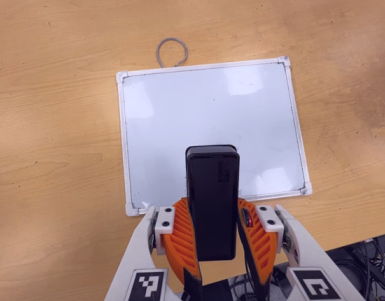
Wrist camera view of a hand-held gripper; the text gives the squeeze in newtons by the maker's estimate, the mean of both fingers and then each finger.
{"total": 6.9, "left": 6.1, "right": 7.7}